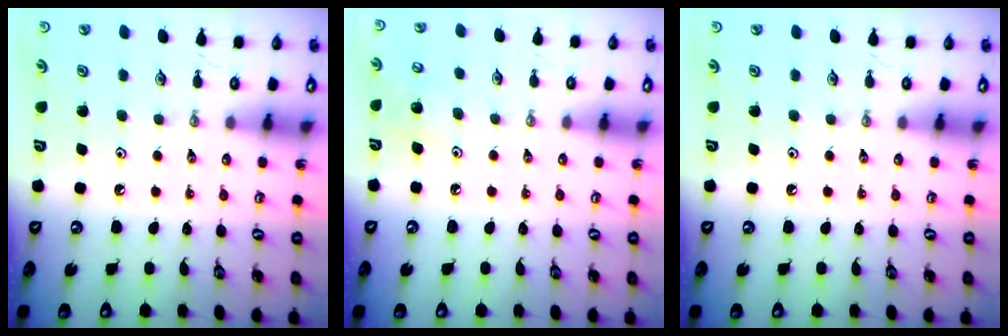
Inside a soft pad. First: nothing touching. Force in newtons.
{"total": 7.0, "press": 6.9, "slide": 1.0}
{"total": 0.0}